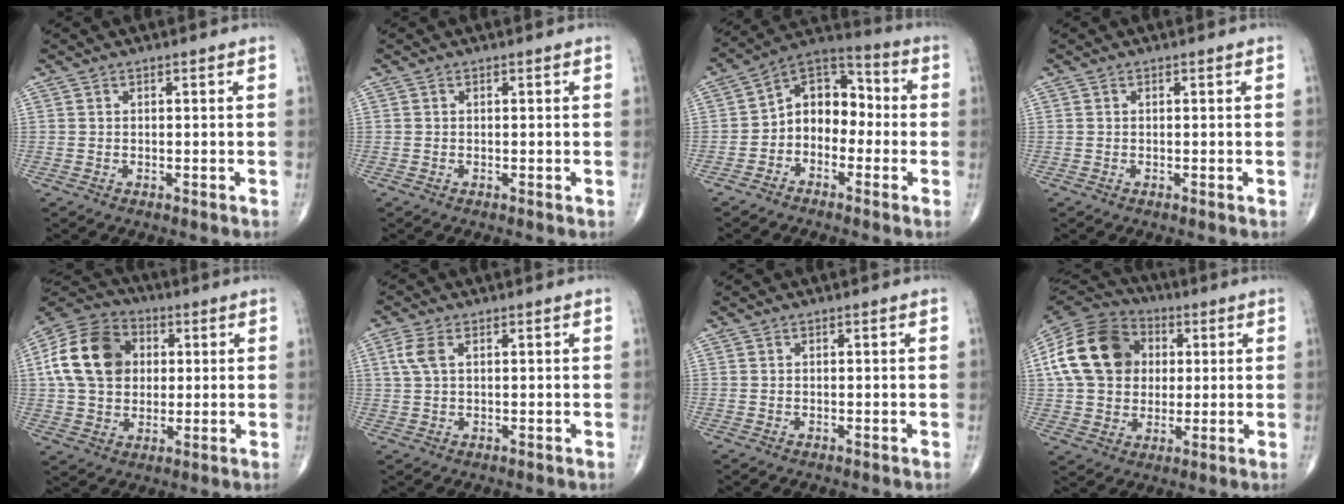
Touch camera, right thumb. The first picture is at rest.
{"total": 0.0}
{"total": 10.8, "force": [-1.8, 7.8, 7.1], "torque": [-0.074, 0.051, -0.051]}
{"total": 0.0}
{"total": 16.2, "force": [2.7, 12.4, 10.0], "torque": [-0.173, 0.015, 0.041]}
{"total": 3.8, "force": [1.2, 1.9, 3.0], "torque": [-0.081, 0.012, 0.026]}
{"total": 0.0}
{"total": 18.6, "force": [3.5, 14.6, 11.0], "torque": [-0.196, 0.017, 0.057]}